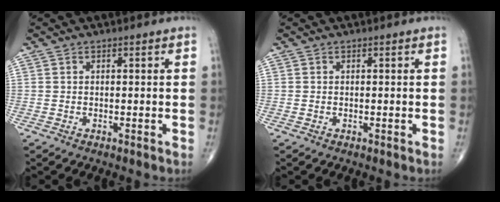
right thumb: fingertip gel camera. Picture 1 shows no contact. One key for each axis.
{"total": 0.0}